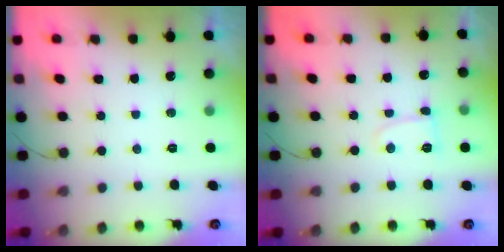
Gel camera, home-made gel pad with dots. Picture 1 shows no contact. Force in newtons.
{"total": 5.0, "press": 4.9, "slide": 0.6}